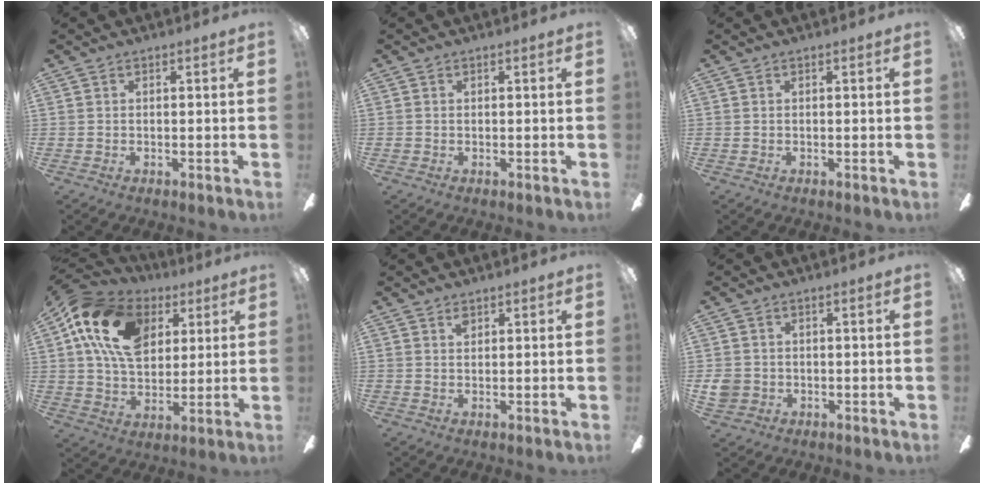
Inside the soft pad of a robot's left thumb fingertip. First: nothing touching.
{"total": 0.7, "force": [0.1, 0.6, 0.2], "torque": [-0.004, 0.005, 0.001]}
{"total": 0.0}
{"total": 18.6, "force": [7.3, 12.6, 11.5], "torque": [-0.219, 0.002, 0.136]}
{"total": 1.7, "force": [1.3, 0.9, 0.7], "torque": [-0.007, -0.004, 0.023]}
{"total": 3.9, "force": [-0.2, 3.7, 1.3], "torque": [-0.023, 0.004, -0.004]}